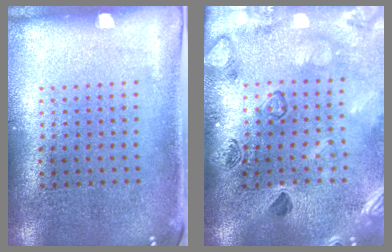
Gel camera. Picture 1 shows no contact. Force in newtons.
{"total": 2.5, "press": 2.4, "slide": 0.8}